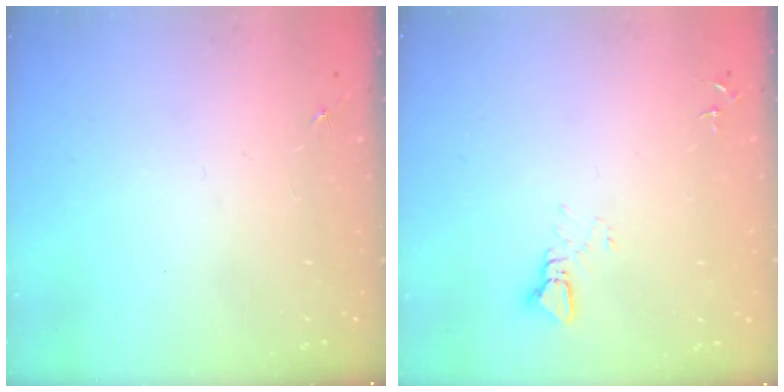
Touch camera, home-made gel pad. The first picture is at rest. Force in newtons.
{"total": 2.4, "press": 2.4, "slide": 0.1}